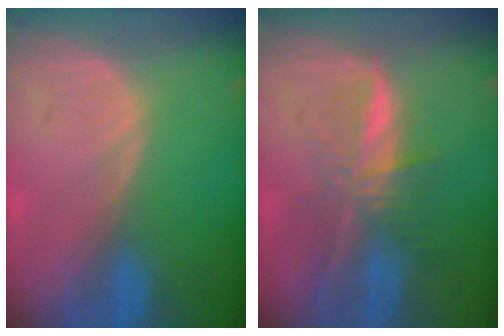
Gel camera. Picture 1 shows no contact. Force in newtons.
{"total": 7.6, "press": 6.4, "slide": 4.2}